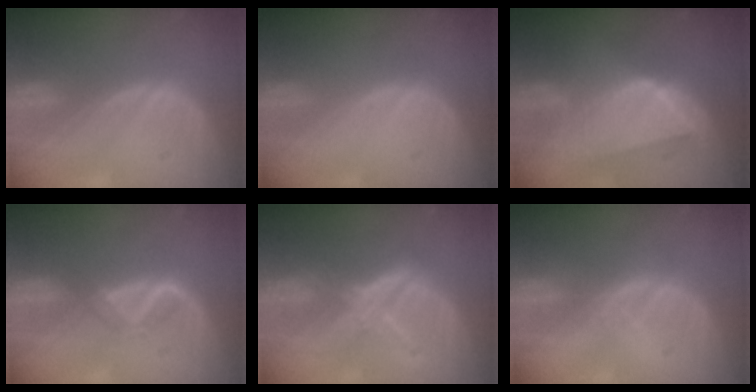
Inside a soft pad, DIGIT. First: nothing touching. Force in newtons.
{"total": 0.0}
{"total": 9.1, "press": 8.1, "slide": 4.1}
{"total": 2.4, "press": 2.4, "slide": 0.7}
{"total": 5.9, "press": 5.4, "slide": 2.2}
{"total": 1.8, "press": 1.6, "slide": 0.7}